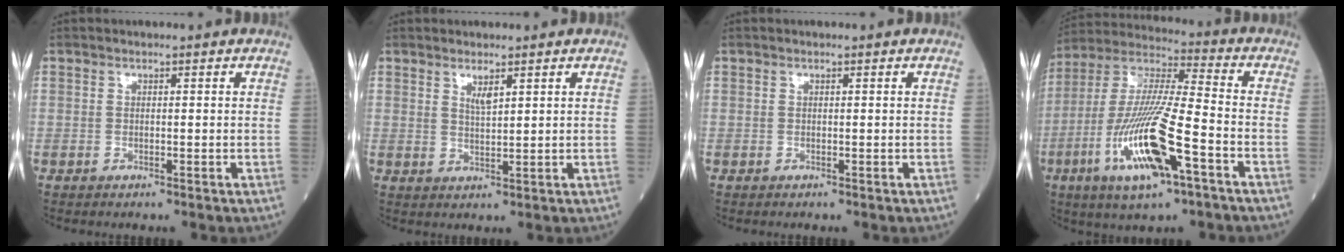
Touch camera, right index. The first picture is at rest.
{"total": 2.3, "force": [1.5, 0.2, 1.7], "torque": [-0.036, -0.005, 0.030]}
{"total": 0.0}
{"total": 18.3, "force": [-6.9, 2.6, 16.8], "torque": [-0.353, -0.020, -0.124]}